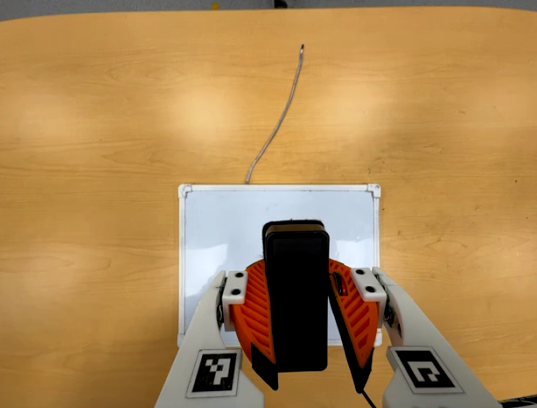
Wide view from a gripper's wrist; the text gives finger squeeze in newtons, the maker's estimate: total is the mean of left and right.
{"total": 7.9, "left": 7.7, "right": 8.0}